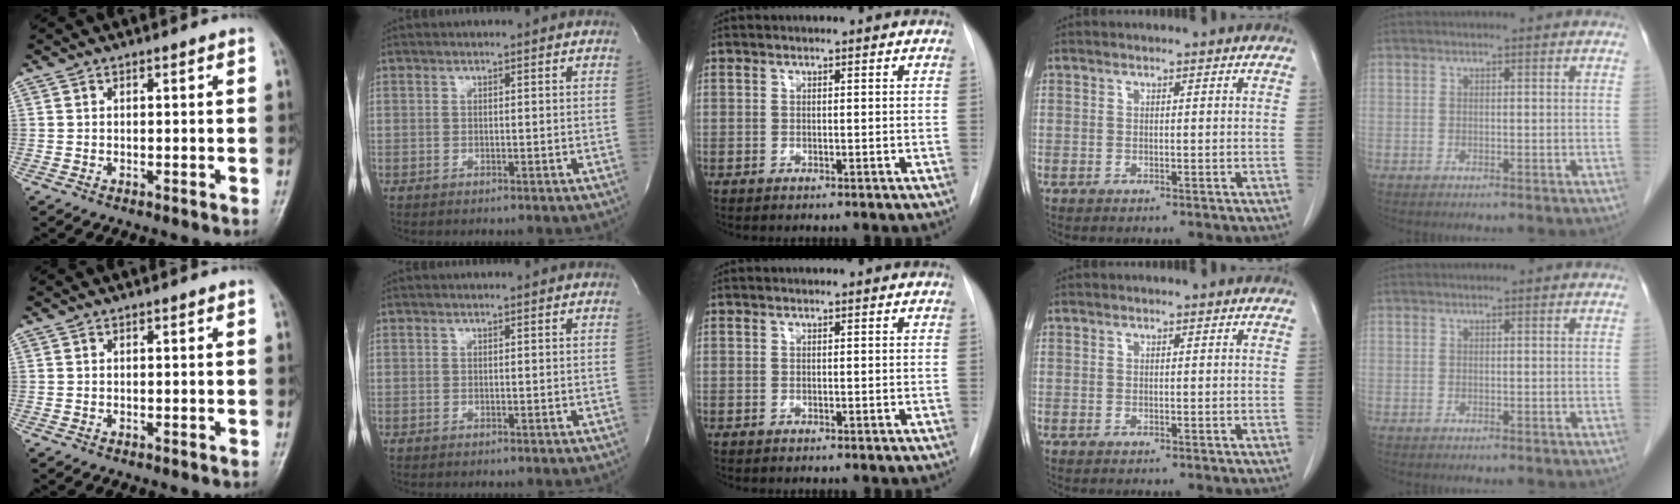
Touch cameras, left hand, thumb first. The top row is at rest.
{"index": {"total": 0.5, "force": [0.5, 0.1, 0.0], "torque": [-0.007, 0.005, 0.004]}}